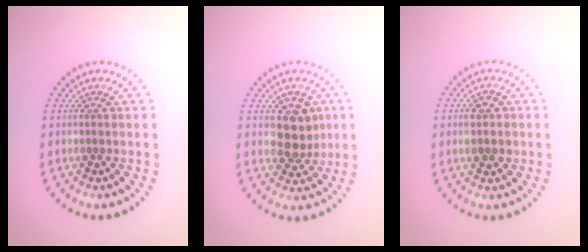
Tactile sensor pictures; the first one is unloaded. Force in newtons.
{"total": 3.6, "press": 3.4, "slide": 1.1}
{"total": 2.8, "press": 2.8, "slide": 0.0}